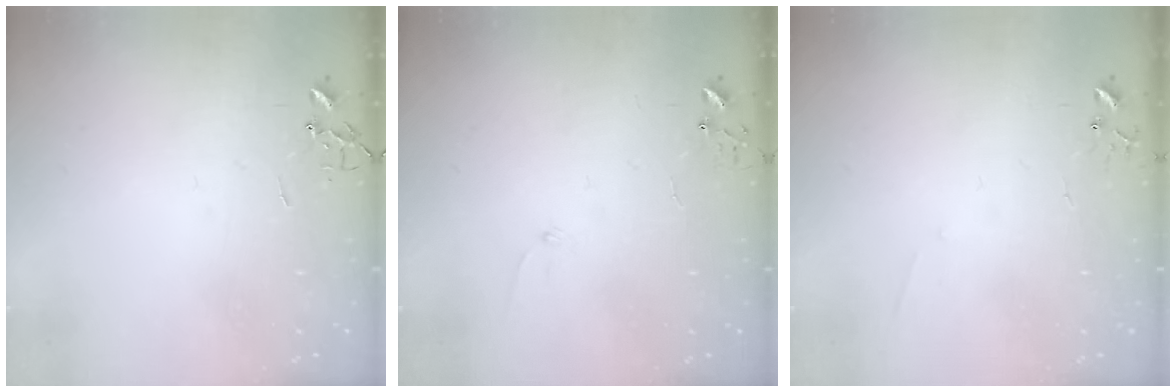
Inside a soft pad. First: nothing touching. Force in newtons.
{"total": 5.5, "press": 5.5, "slide": 0.6}
{"total": 3.8, "press": 3.7, "slide": 0.6}